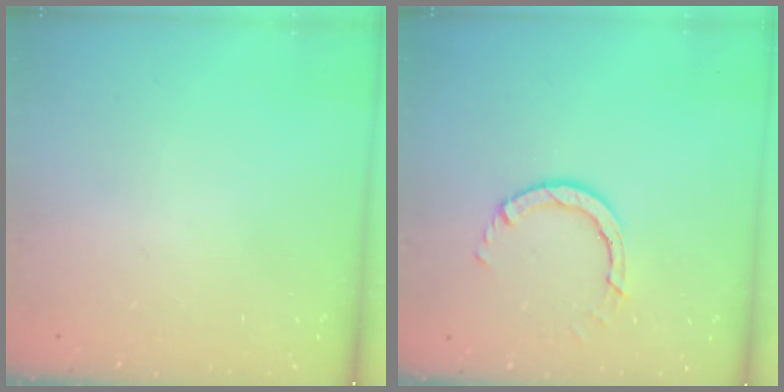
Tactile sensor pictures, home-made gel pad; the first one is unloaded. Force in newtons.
{"total": 4.0, "press": 4.0, "slide": 0.4}